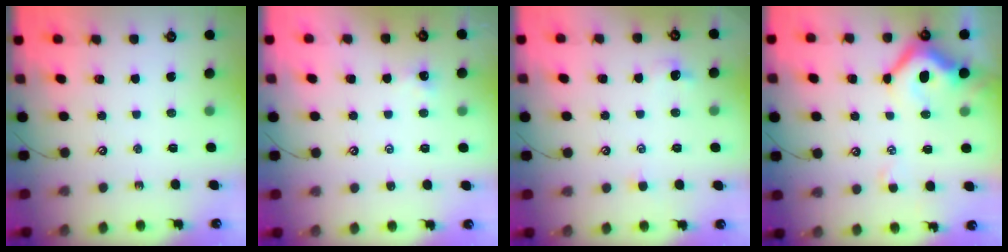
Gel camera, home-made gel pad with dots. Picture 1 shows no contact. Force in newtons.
{"total": 0.0}
{"total": 0.0}
{"total": 7.1, "press": 6.9, "slide": 1.5}